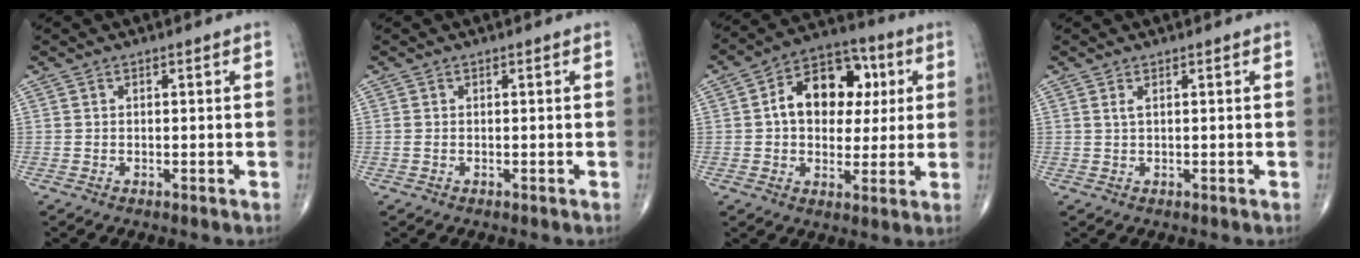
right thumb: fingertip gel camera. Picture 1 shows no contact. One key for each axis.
{"total": 0.5, "fx": 0.0, "fy": 0.3, "fz": 0.4, "tx": -0.015, "ty": 0.003, "tz": 0.003}
{"total": 14.8, "fx": 2.7, "fy": 10.3, "fz": 10.3, "tx": -0.116, "ty": 0.016, "tz": 0.034}
{"total": 0.9, "fx": 0.4, "fy": 0.2, "fz": 0.7, "tx": -0.023, "ty": 0.002, "tz": 0.009}